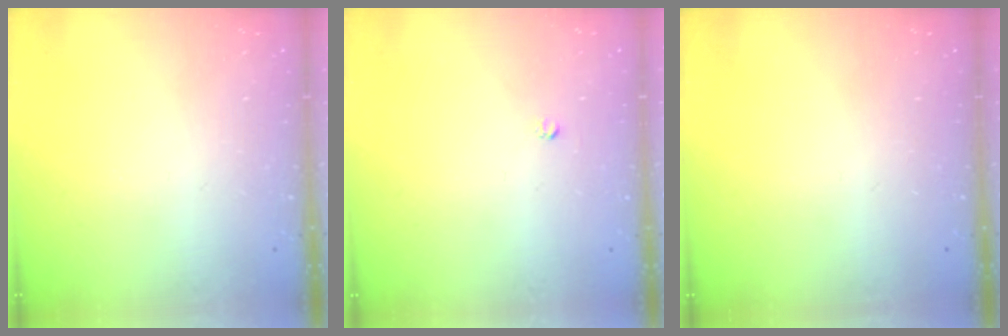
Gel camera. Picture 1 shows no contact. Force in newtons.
{"total": 2.5, "press": 2.5, "slide": 0.2}
{"total": 0.0}